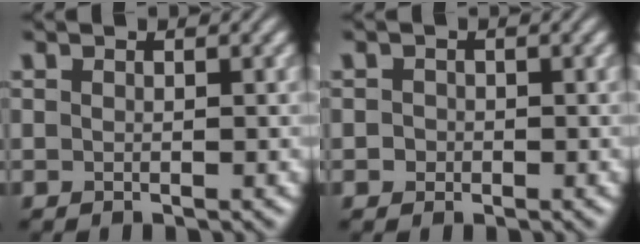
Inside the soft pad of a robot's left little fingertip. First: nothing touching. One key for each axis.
{"total": 0.9, "fx": -0.2, "fy": 0.9, "fz": 0.2, "tx": 0.003, "ty": -0.002, "tz": -0.007}